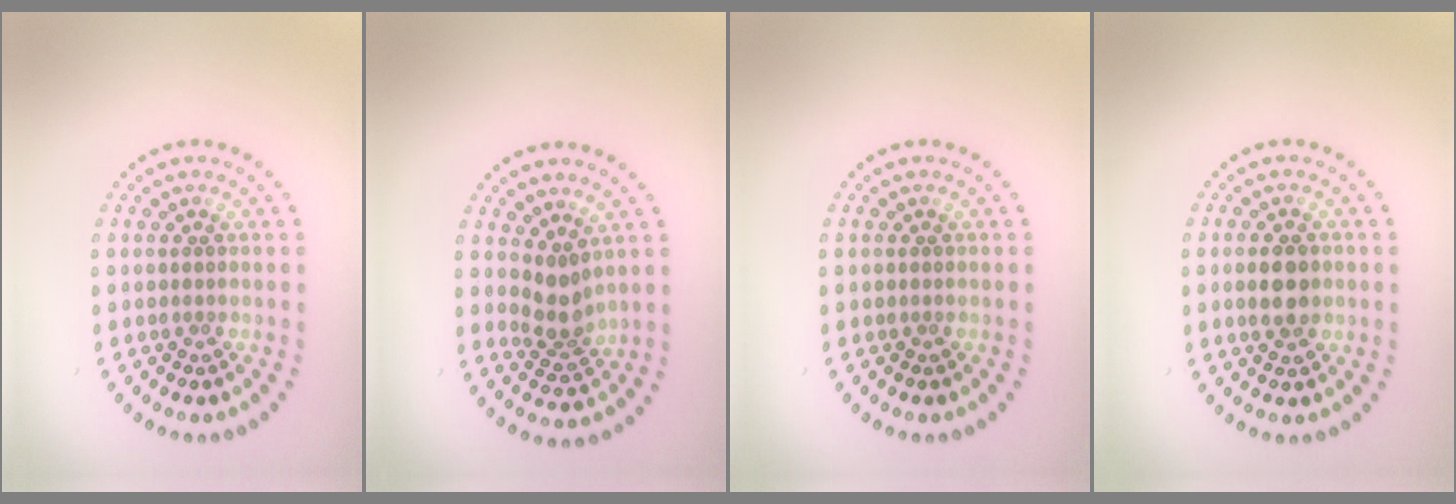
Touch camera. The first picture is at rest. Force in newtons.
{"total": 2.6, "press": 2.0, "slide": 1.7}
{"total": 0.0}
{"total": 2.7, "press": 2.7, "slide": 0.0}